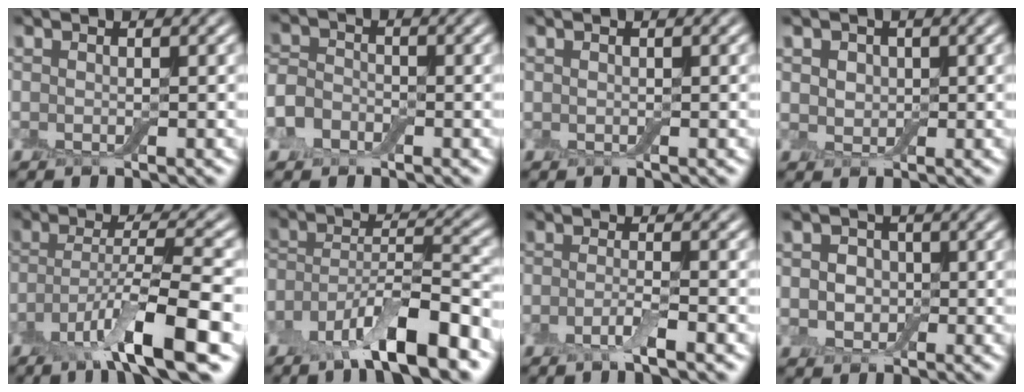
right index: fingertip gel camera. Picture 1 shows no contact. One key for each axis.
{"total": 3.5, "fx": -1.8, "fy": 2.6, "fz": 1.7, "tx": -0.032, "ty": -0.001, "tz": -0.044}
{"total": 0.0}
{"total": 2.7, "fx": 1.0, "fy": 2.1, "fz": 1.2, "tx": -0.025, "ty": 0.012, "tz": 0.008}
{"total": 9.0, "fx": -4.6, "fy": 1.7, "fz": 7.5, "tx": -0.125, "ty": 0.003, "tz": -0.086}
{"total": 10.0, "fx": -6.5, "fy": 2.9, "fz": 7.1, "tx": -0.116, "ty": 0.008, "tz": -0.125}
{"total": 2.2, "fx": -1.2, "fy": 0.3, "fz": 1.8, "tx": -0.036, "ty": 0.001, "tz": -0.030}
{"total": 3.6, "fx": 0.0, "fy": 3.0, "fz": 1.9, "tx": -0.019, "ty": 0.008, "tz": -0.022}